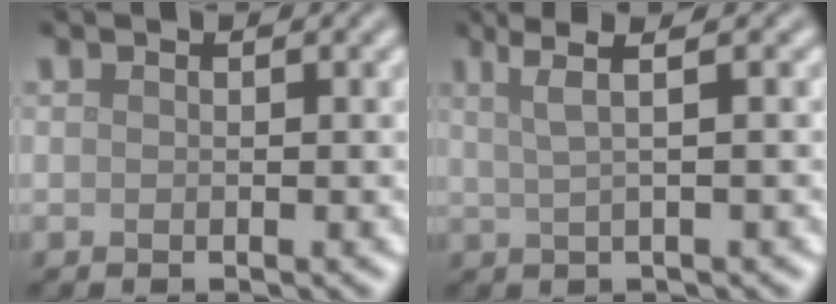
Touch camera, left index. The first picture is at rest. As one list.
[{"total": 3.2, "force": [1.4, 0.7, 2.8], "torque": [-0.043, 0.008, 0.022]}]